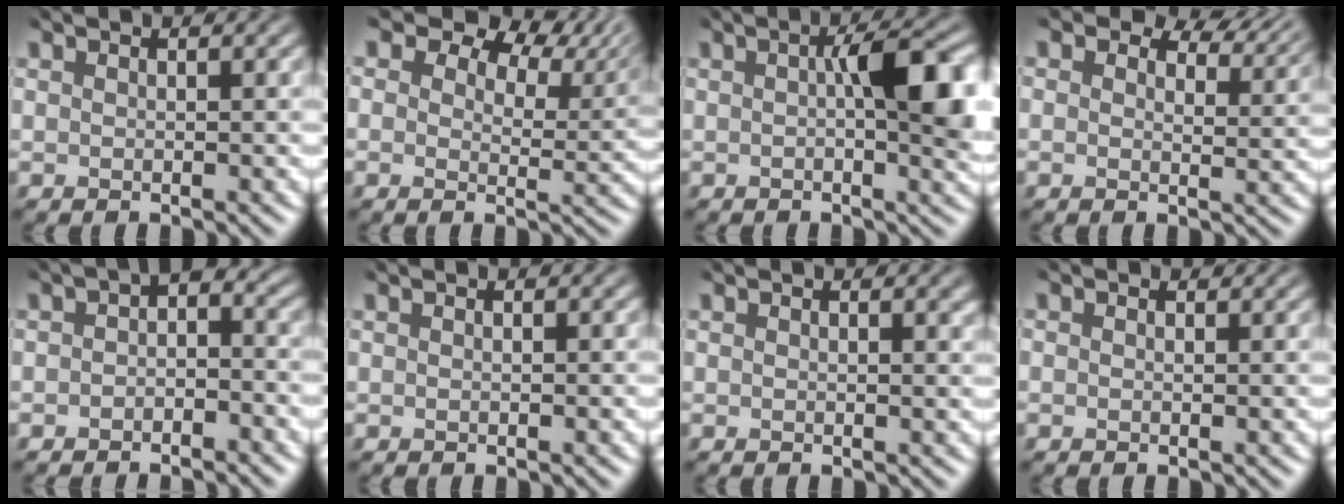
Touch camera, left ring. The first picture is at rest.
{"total": 6.3, "force": [4.4, 3.6, 2.7], "torque": [-0.044, -0.011, 0.064]}
{"total": 7.6, "force": [0.8, 3.5, 6.7], "torque": [-0.110, -0.002, 0.012]}
{"total": 5.0, "force": [4.3, 1.9, 1.7], "torque": [-0.034, -0.005, 0.053]}
{"total": 2.8, "force": [-0.7, 1.8, 2.0], "torque": [-0.029, 0.001, -0.021]}
{"total": 0.0}
{"total": 1.7, "force": [1.0, 0.7, 1.2], "torque": [-0.014, 0.007, 0.009]}
{"total": 0.0}